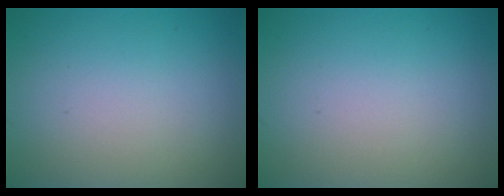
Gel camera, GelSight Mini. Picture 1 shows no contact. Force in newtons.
{"total": 0.0}